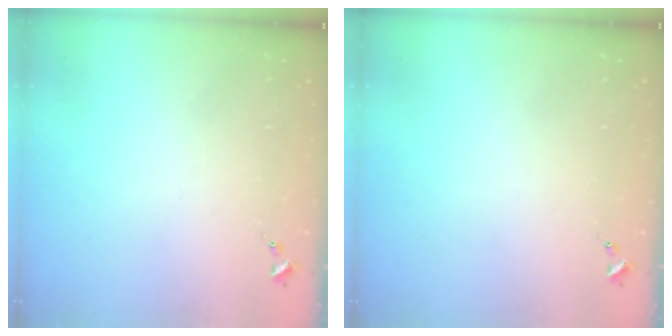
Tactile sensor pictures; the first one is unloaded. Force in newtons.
{"total": 0.0}